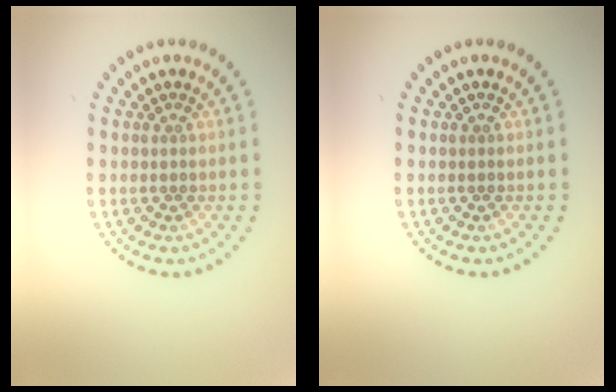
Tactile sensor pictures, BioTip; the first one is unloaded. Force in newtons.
{"total": 0.0}